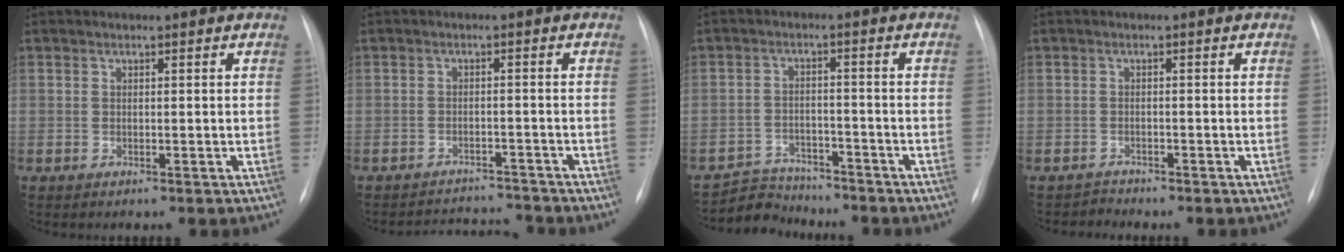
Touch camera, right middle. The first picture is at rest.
{"total": 5.0, "force": [-5.0, 0.1, -0.6], "torque": [0.005, 0.004, -0.076]}
{"total": 5.7, "force": [-5.4, 1.5, -1.0], "torque": [0.016, 0.006, -0.093]}
{"total": 1.4, "force": [-1.2, 0.0, -0.8], "torque": [0.019, -0.009, -0.021]}